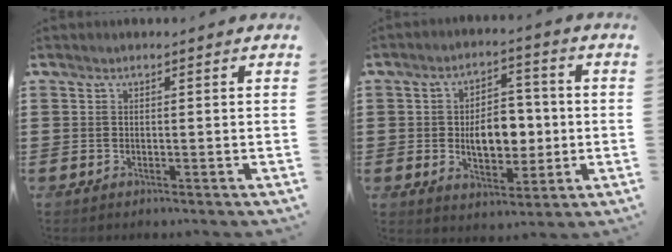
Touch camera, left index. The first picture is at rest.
{"total": 8.0, "force": [-0.5, 4.9, 6.3], "torque": [-0.095, 0.006, -0.014]}